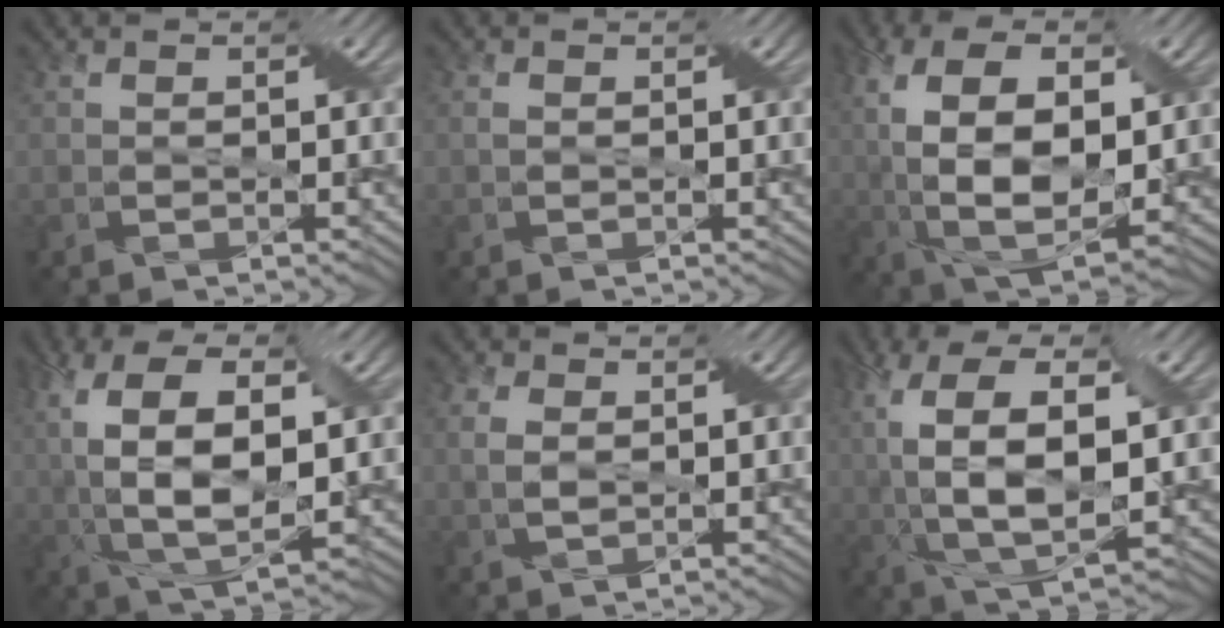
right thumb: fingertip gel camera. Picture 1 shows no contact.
{"total": 0.8, "force": [0.0, 0.5, 0.6], "torque": [-0.013, 0.003, 0.001]}
{"total": 14.5, "force": [1.7, 8.2, 11.9], "torque": [-0.242, 0.000, 0.031]}
{"total": 14.3, "force": [1.6, 7.6, 12.0], "torque": [-0.254, -0.003, 0.031]}
{"total": 3.1, "force": [0.5, 2.0, 2.3], "torque": [-0.060, 0.004, 0.009]}
{"total": 14.3, "force": [1.5, 7.2, 12.2], "torque": [-0.267, -0.002, 0.033]}